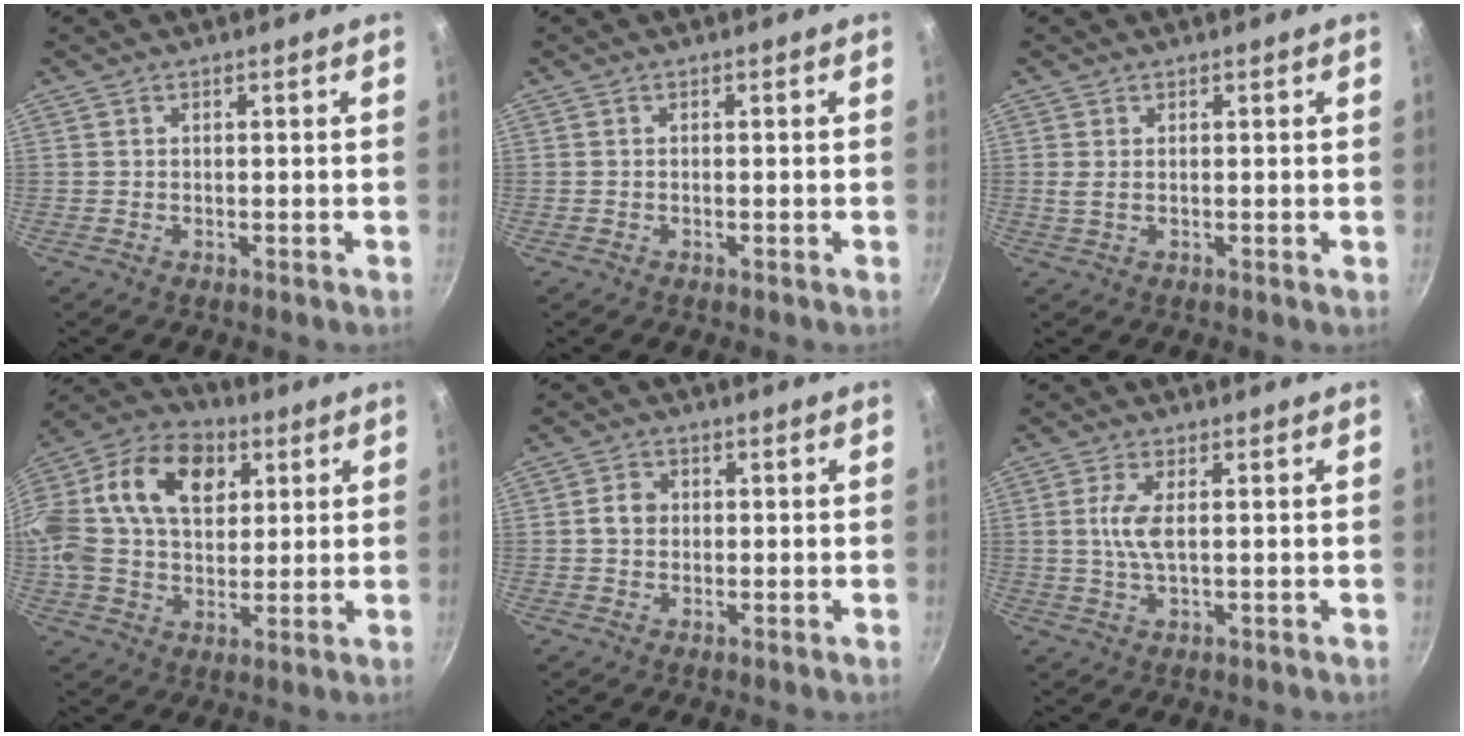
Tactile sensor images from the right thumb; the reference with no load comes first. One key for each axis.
{"total": 0.0}
{"total": 1.3, "fx": 0.4, "fy": 0.5, "fz": 1.2, "tx": -0.026, "ty": -0.002, "tz": 0.008}
{"total": 23.9, "fx": 6.8, "fy": 16.4, "fz": 16.1, "tx": -0.299, "ty": 0.018, "tz": 0.101}
{"total": 3.2, "fx": 0.1, "fy": 2.7, "fz": 1.7, "tx": -0.017, "ty": 0.008, "tz": -0.002}
{"total": 4.9, "fx": 0.6, "fy": 1.6, "fz": 4.6, "tx": -0.107, "ty": 0.002, "tz": 0.012}